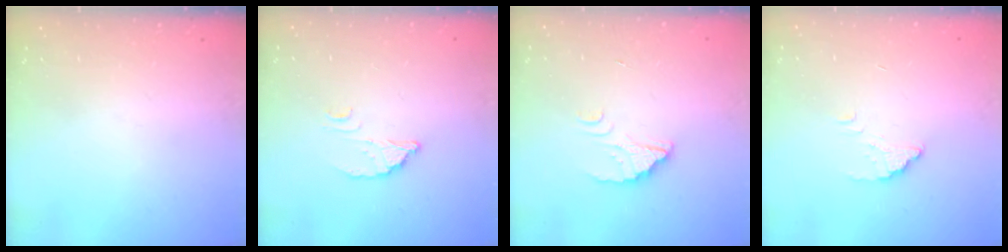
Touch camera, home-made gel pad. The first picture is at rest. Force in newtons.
{"total": 2.7, "press": 2.7, "slide": 0.2}
{"total": 1.6, "press": 1.6, "slide": 0.0}
{"total": 1.5, "press": 1.5, "slide": 0.1}